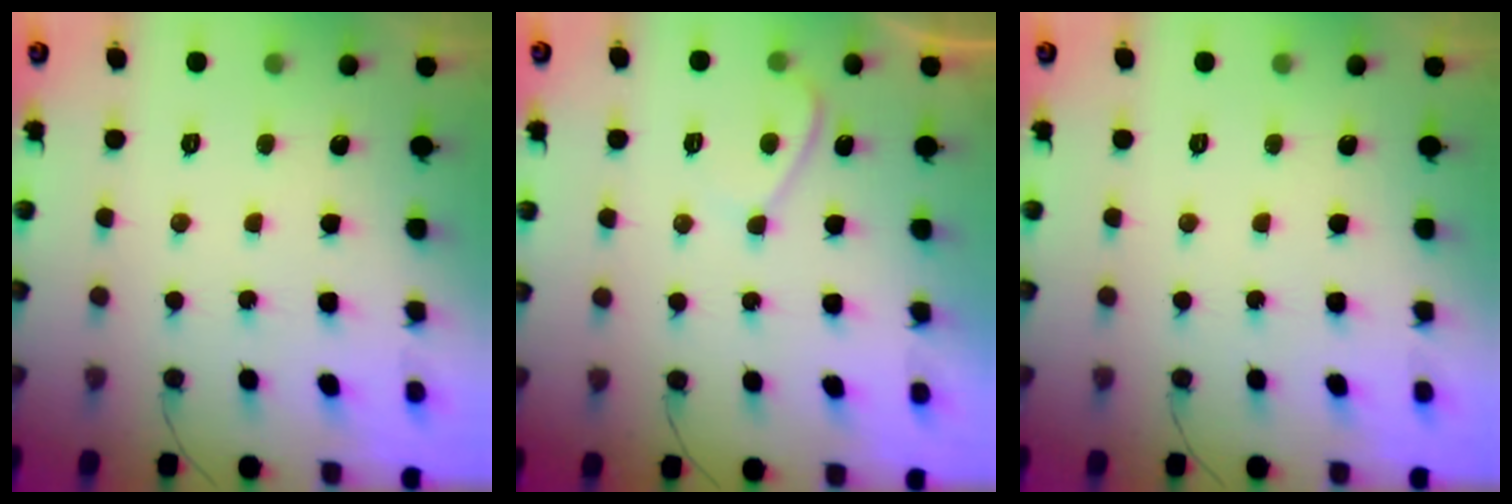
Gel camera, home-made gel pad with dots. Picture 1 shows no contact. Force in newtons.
{"total": 2.7, "press": 2.7, "slide": 0.4}
{"total": 0.0}